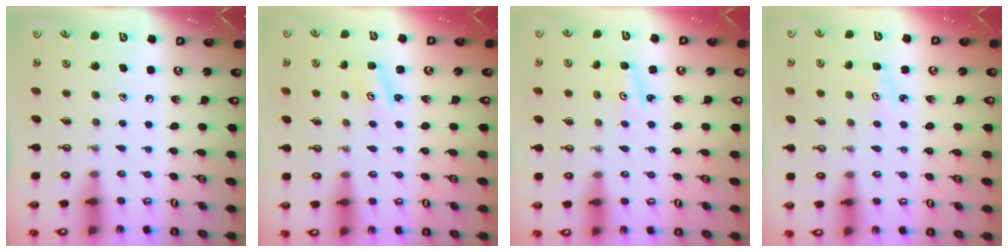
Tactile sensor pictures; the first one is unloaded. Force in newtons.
{"total": 2.2, "press": 2.2, "slide": 0.3}
{"total": 2.9, "press": 2.9, "slide": 0.3}
{"total": 2.7, "press": 2.6, "slide": 0.4}